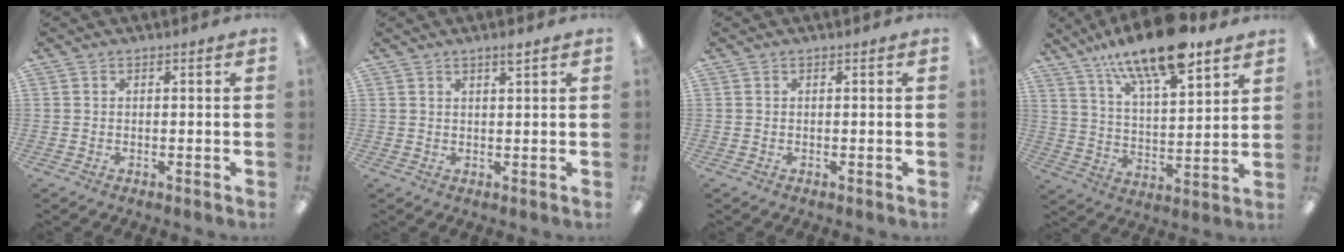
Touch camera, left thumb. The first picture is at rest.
{"total": 2.4, "force": [1.8, 0.2, 1.5], "torque": [-0.025, -0.003, 0.030]}
{"total": 0.0}
{"total": 17.2, "force": [12.8, 5.3, 10.2], "torque": [-0.171, -0.072, 0.214]}